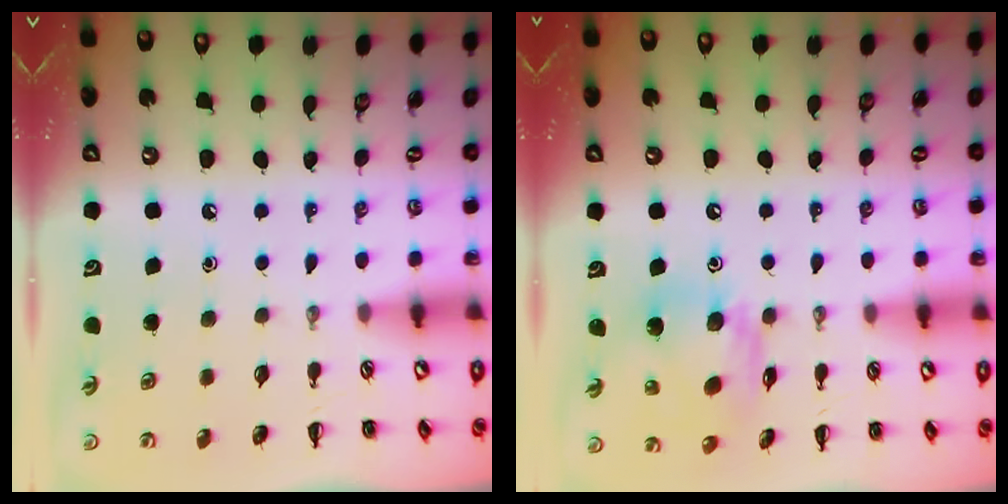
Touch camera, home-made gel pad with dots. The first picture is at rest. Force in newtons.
{"total": 13.4, "press": 13.3, "slide": 1.8}